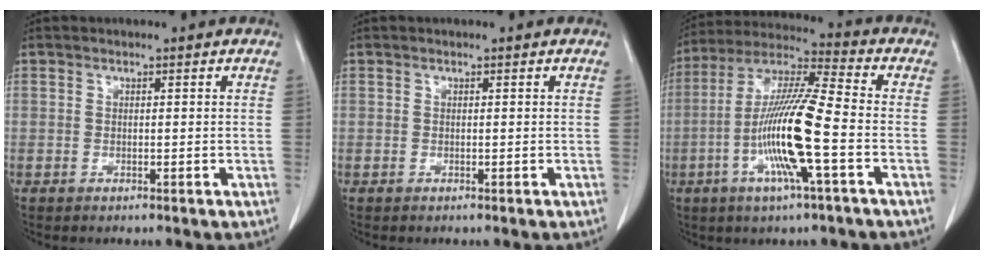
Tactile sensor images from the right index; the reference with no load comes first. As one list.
[{"total": 0.0}, {"total": 15.0, "force": [-3.9, 0.4, 14.5], "torque": [-0.288, -0.004, -0.081]}]